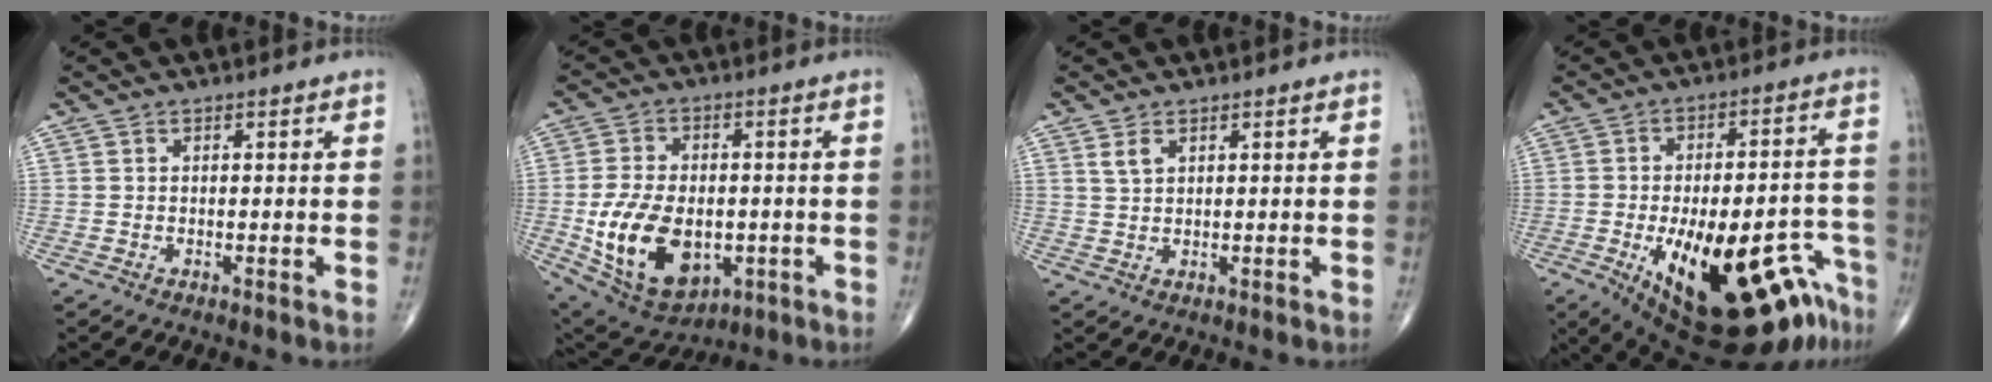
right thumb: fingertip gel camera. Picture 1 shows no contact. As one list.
[{"total": 17.6, "force": [-3.5, 11.2, 13.1], "torque": [-0.215, -0.002, -0.035]}, {"total": 2.2, "force": [1.2, 1.1, 1.4], "torque": [-0.029, 0.000, 0.031]}, {"total": 27.0, "force": [-13.7, 10.2, 20.9], "torque": [-0.222, 0.063, -0.182]}]